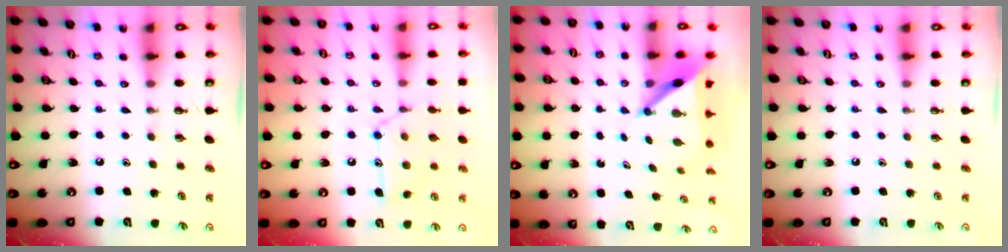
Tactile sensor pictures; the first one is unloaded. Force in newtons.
{"total": 13.7, "press": 13.7, "slide": 1.1}
{"total": 6.3, "press": 6.3, "slide": 0.6}
{"total": 0.0}